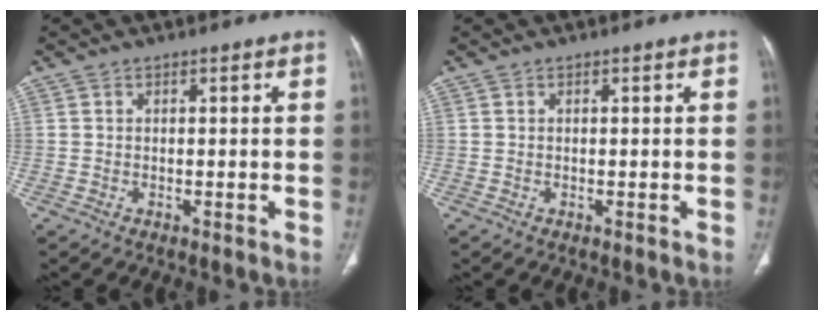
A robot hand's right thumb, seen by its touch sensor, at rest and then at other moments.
{"total": 0.0}